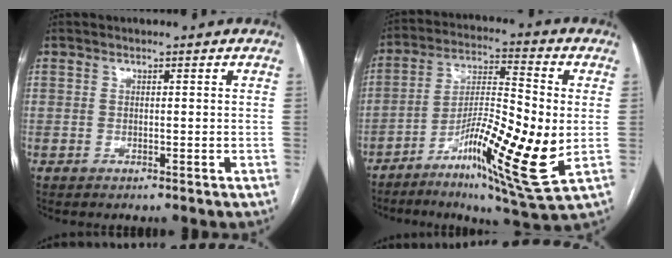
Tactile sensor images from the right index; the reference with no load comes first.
{"total": 17.7, "force": [-4.3, 2.3, 17.0], "torque": [-0.315, -0.015, -0.071]}